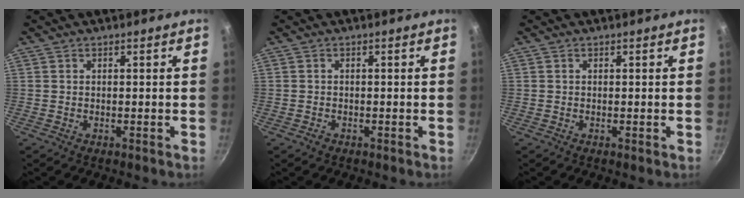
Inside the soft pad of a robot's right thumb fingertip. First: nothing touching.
{"total": 0.9, "force": [-0.6, 0.6, 0.3], "torque": [-0.009, 0.004, -0.010]}
{"total": 0.0}